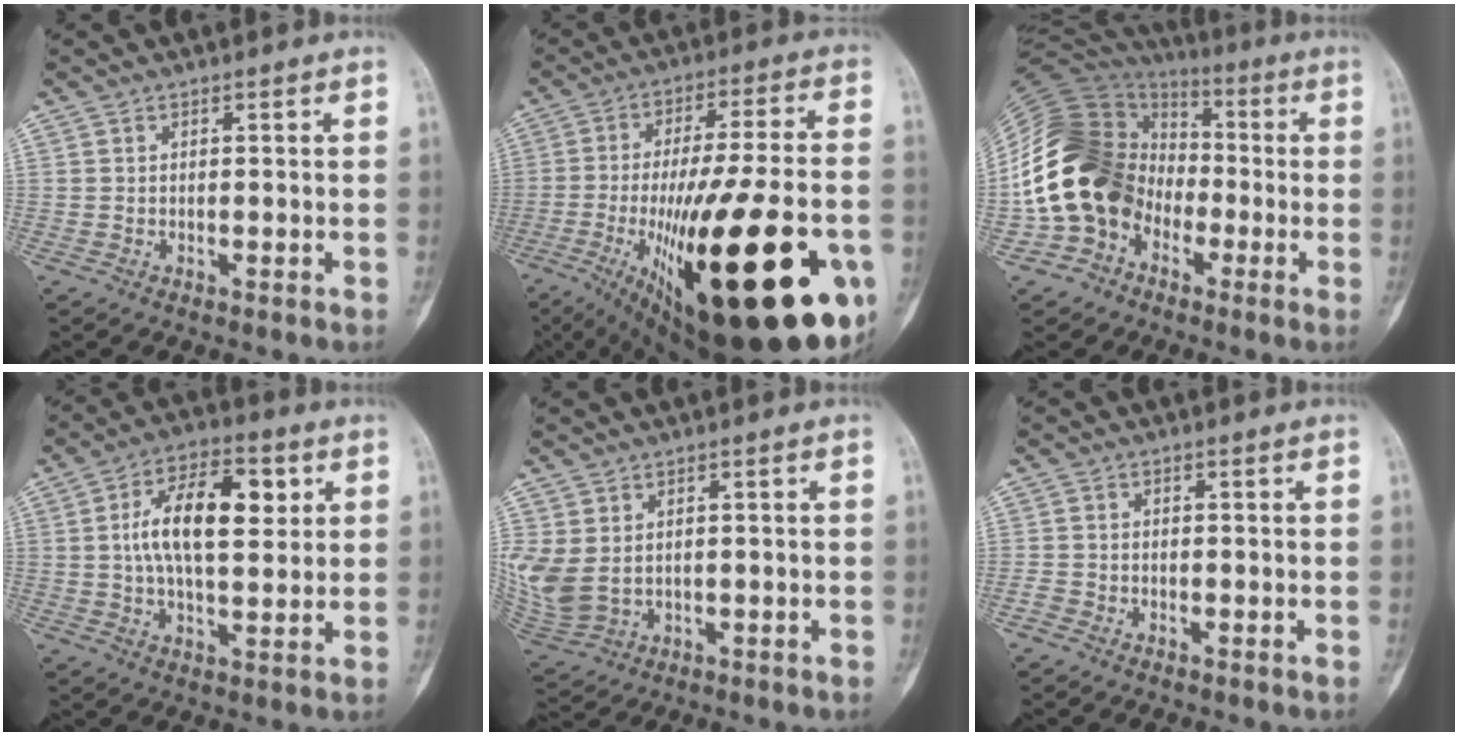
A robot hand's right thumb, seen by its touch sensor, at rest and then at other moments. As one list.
[{"total": 39.2, "force": [-11.9, 12.5, 35.2], "torque": [-0.491, 0.015, -0.165]}, {"total": 20.1, "force": [-5.2, 16.1, 10.9], "torque": [-0.199, 0.067, -0.100]}, {"total": 14.4, "force": [3.1, 7.1, 12.1], "torque": [-0.189, 0.003, 0.048]}, {"total": 10.2, "force": [1.1, 7.7, 6.6], "torque": [-0.168, -0.007, 0.046]}, {"total": 1.6, "force": [-0.9, 1.2, 0.4], "torque": [-0.006, 0.005, -0.022]}]